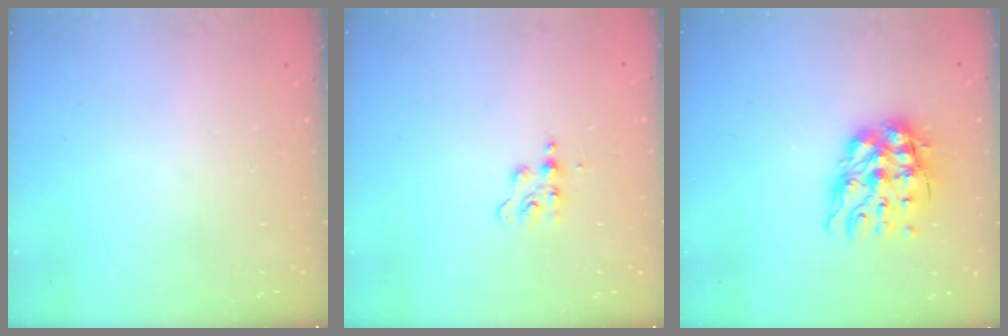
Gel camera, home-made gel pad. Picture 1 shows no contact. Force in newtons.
{"total": 6.4, "press": 6.4, "slide": 0.7}
{"total": 12.6, "press": 12.5, "slide": 1.4}